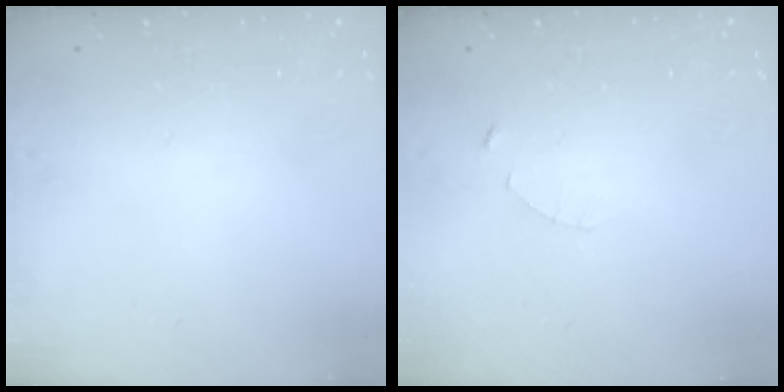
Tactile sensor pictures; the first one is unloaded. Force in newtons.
{"total": 1.2, "press": 1.1, "slide": 0.2}